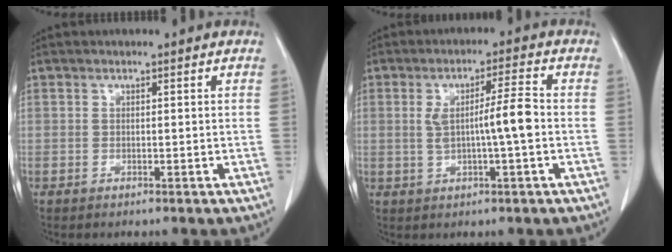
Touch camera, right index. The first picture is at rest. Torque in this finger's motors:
{"motor_torque": [0.62, -0.12, 0.25, 0.07]}